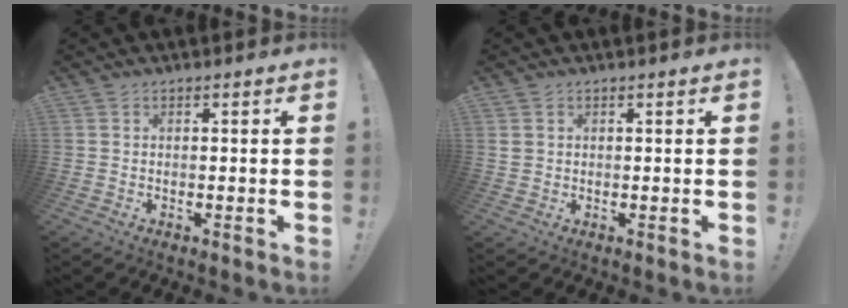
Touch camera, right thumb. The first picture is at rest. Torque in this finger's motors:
{"motor_torque": [-0.19, 0.33, 0.06, 0.39, -0.01]}